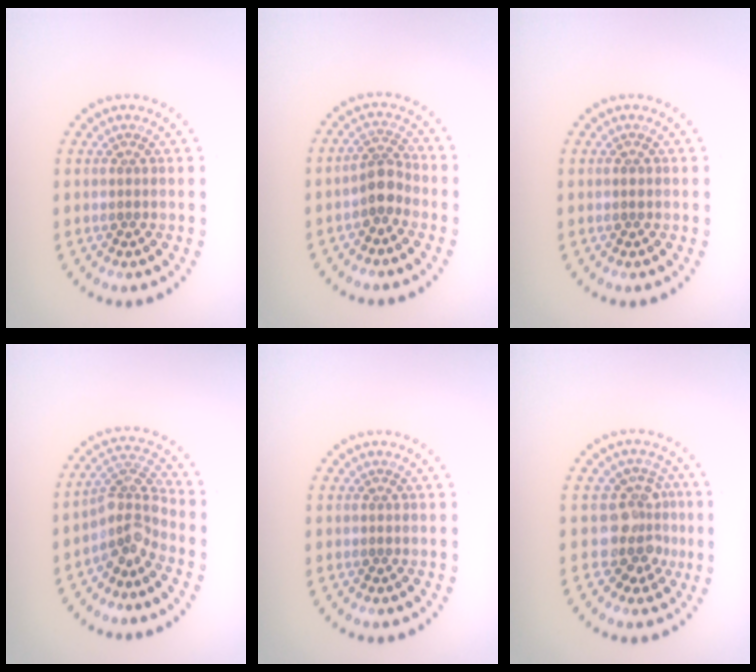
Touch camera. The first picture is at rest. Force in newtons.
{"total": 2.5, "press": 2.0, "slide": 1.5}
{"total": 0.6, "press": 0.6, "slide": 0.1}
{"total": 3.6, "press": 2.6, "slide": 2.5}
{"total": 0.0}
{"total": 3.7, "press": 3.2, "slide": 1.9}